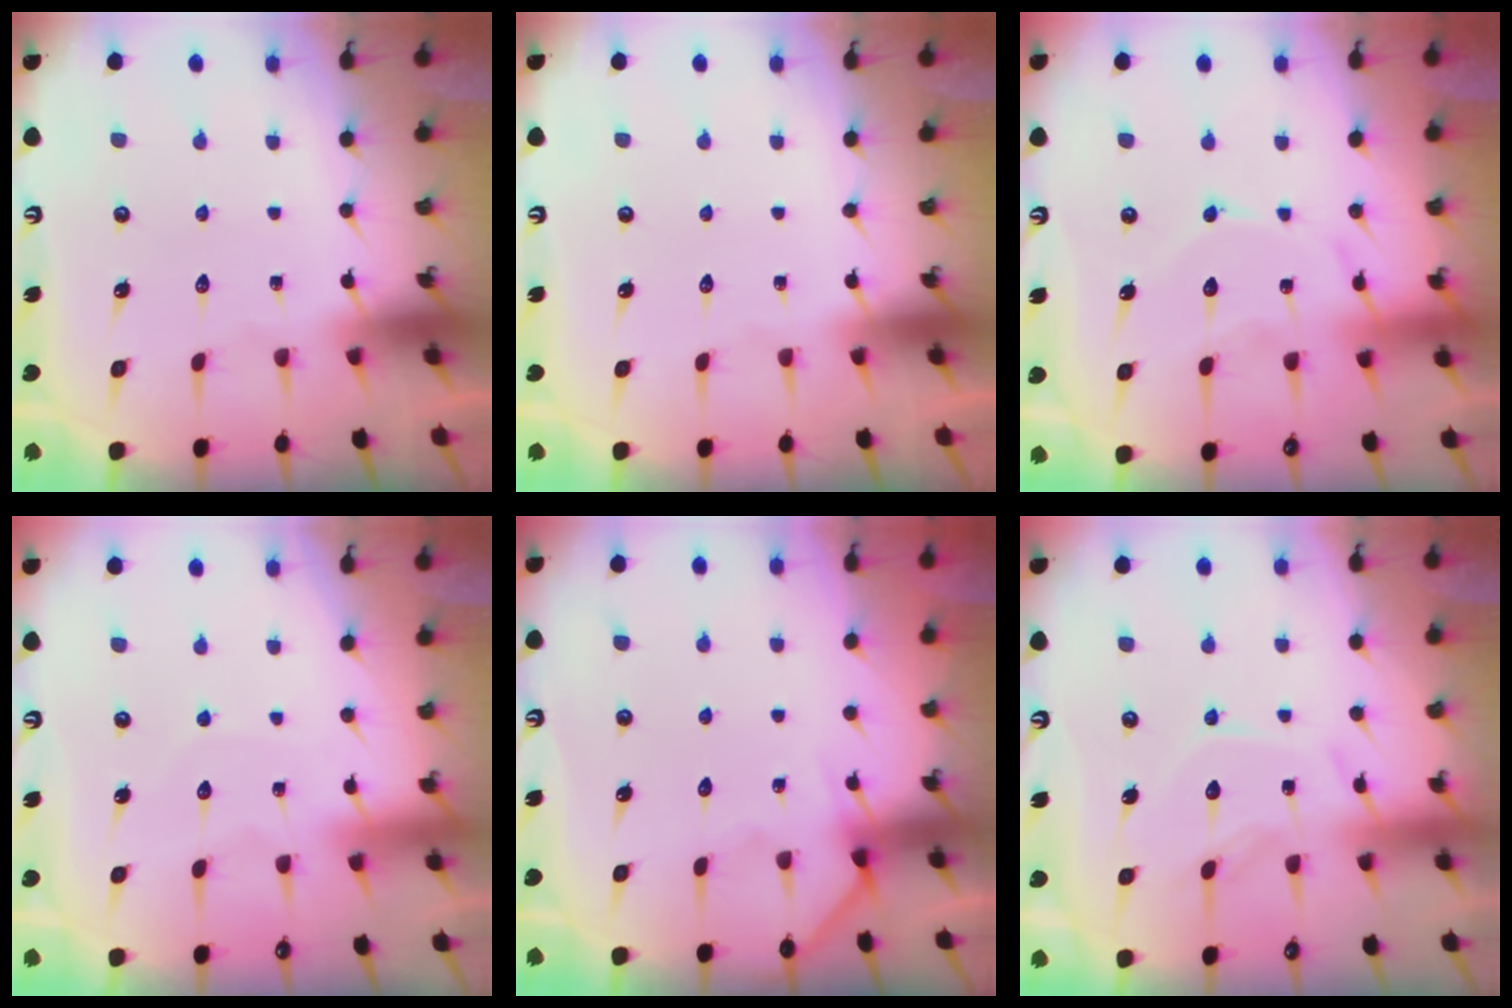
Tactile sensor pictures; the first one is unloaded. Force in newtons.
{"total": 0.0}
{"total": 10.0, "press": 10.0, "slide": 0.9}
{"total": 2.6, "press": 2.6, "slide": 0.3}
{"total": 3.0, "press": 3.0, "slide": 0.3}
{"total": 10.5, "press": 10.5, "slide": 0.9}